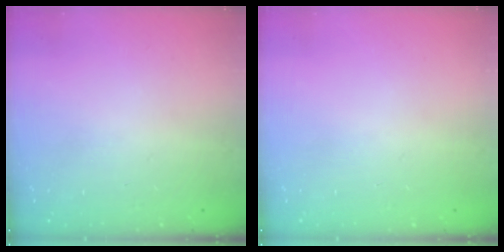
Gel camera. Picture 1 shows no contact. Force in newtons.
{"total": 0.0}